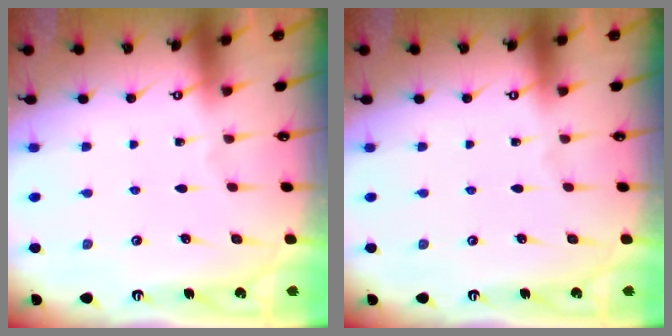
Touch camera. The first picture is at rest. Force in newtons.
{"total": 0.0}